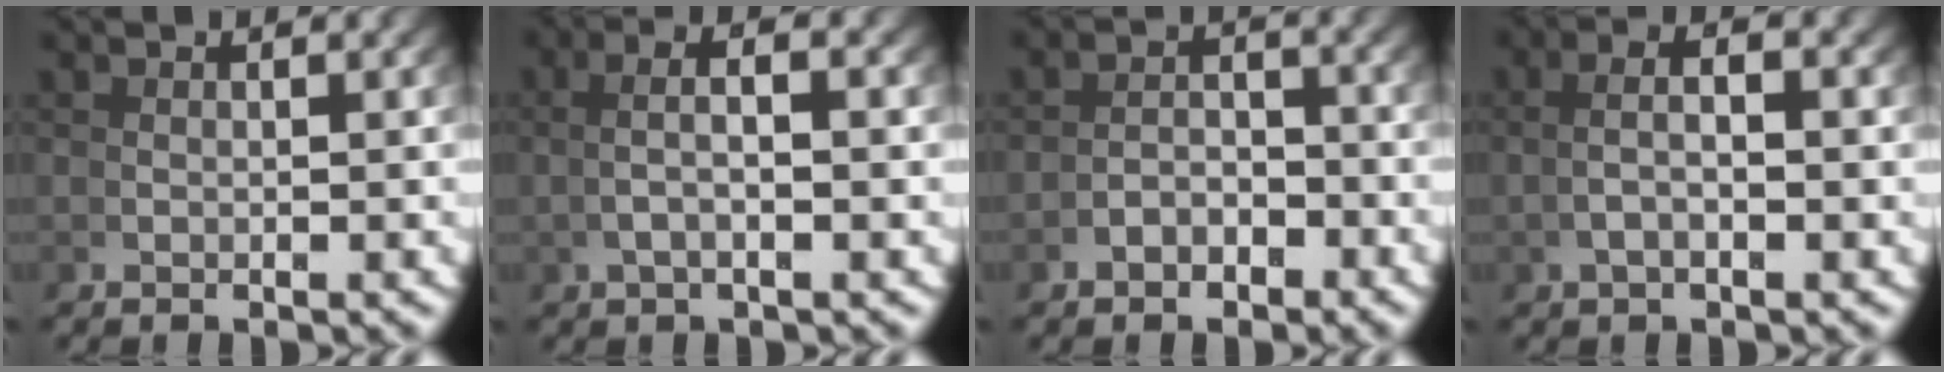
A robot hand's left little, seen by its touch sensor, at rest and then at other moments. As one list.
[{"total": 2.9, "force": [0.7, 0.4, 2.8], "torque": [-0.047, 0.010, 0.013]}, {"total": 2.2, "force": [-1.9, 0.8, 0.8], "torque": [0.002, 0.000, -0.036]}, {"total": 2.6, "force": [0.4, 0.6, 2.5], "torque": [-0.042, 0.006, 0.008]}]